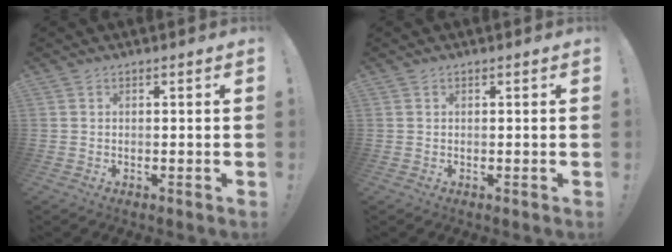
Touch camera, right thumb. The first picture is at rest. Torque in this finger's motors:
{"motor_torque": [-0.05, 0.11, 0.14, 0.04, -0.09]}